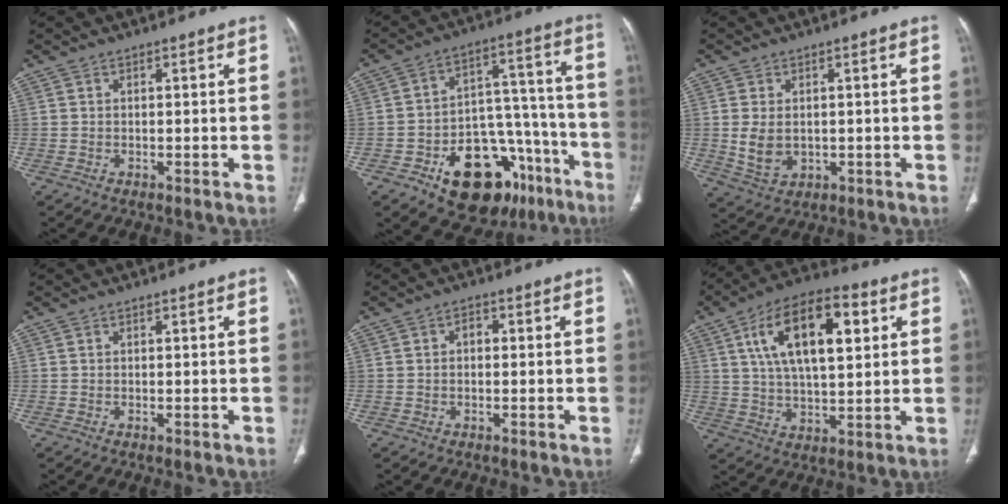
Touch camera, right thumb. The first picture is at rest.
{"total": 22.4, "force": [-12.0, 13.0, 13.7], "torque": [-0.138, 0.097, -0.169]}
{"total": 5.8, "force": [0.0, 4.2, 4.0], "torque": [-0.068, -0.010, 0.014]}
{"total": 0.0}
{"total": 1.8, "force": [0.0, 1.2, 1.3], "torque": [-0.015, 0.007, -0.005]}
{"total": 17.9, "force": [5.8, 8.1, 14.8], "torque": [-0.237, 0.001, 0.095]}